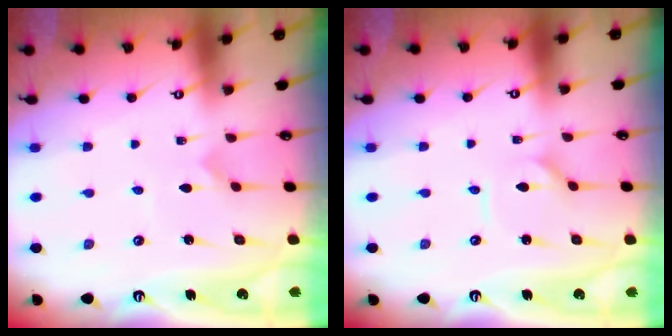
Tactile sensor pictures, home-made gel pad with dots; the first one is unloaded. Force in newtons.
{"total": 1.3, "press": 1.2, "slide": 0.1}